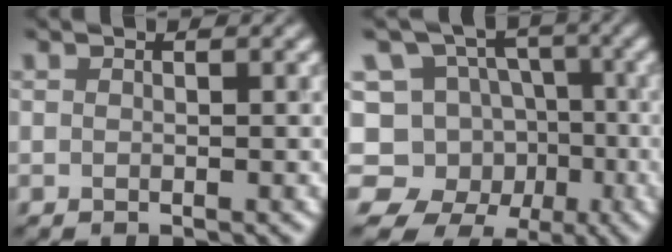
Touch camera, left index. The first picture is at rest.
{"total": 10.2, "force": [-4.6, 8.7, 2.6], "torque": [-0.037, 0.010, -0.083]}